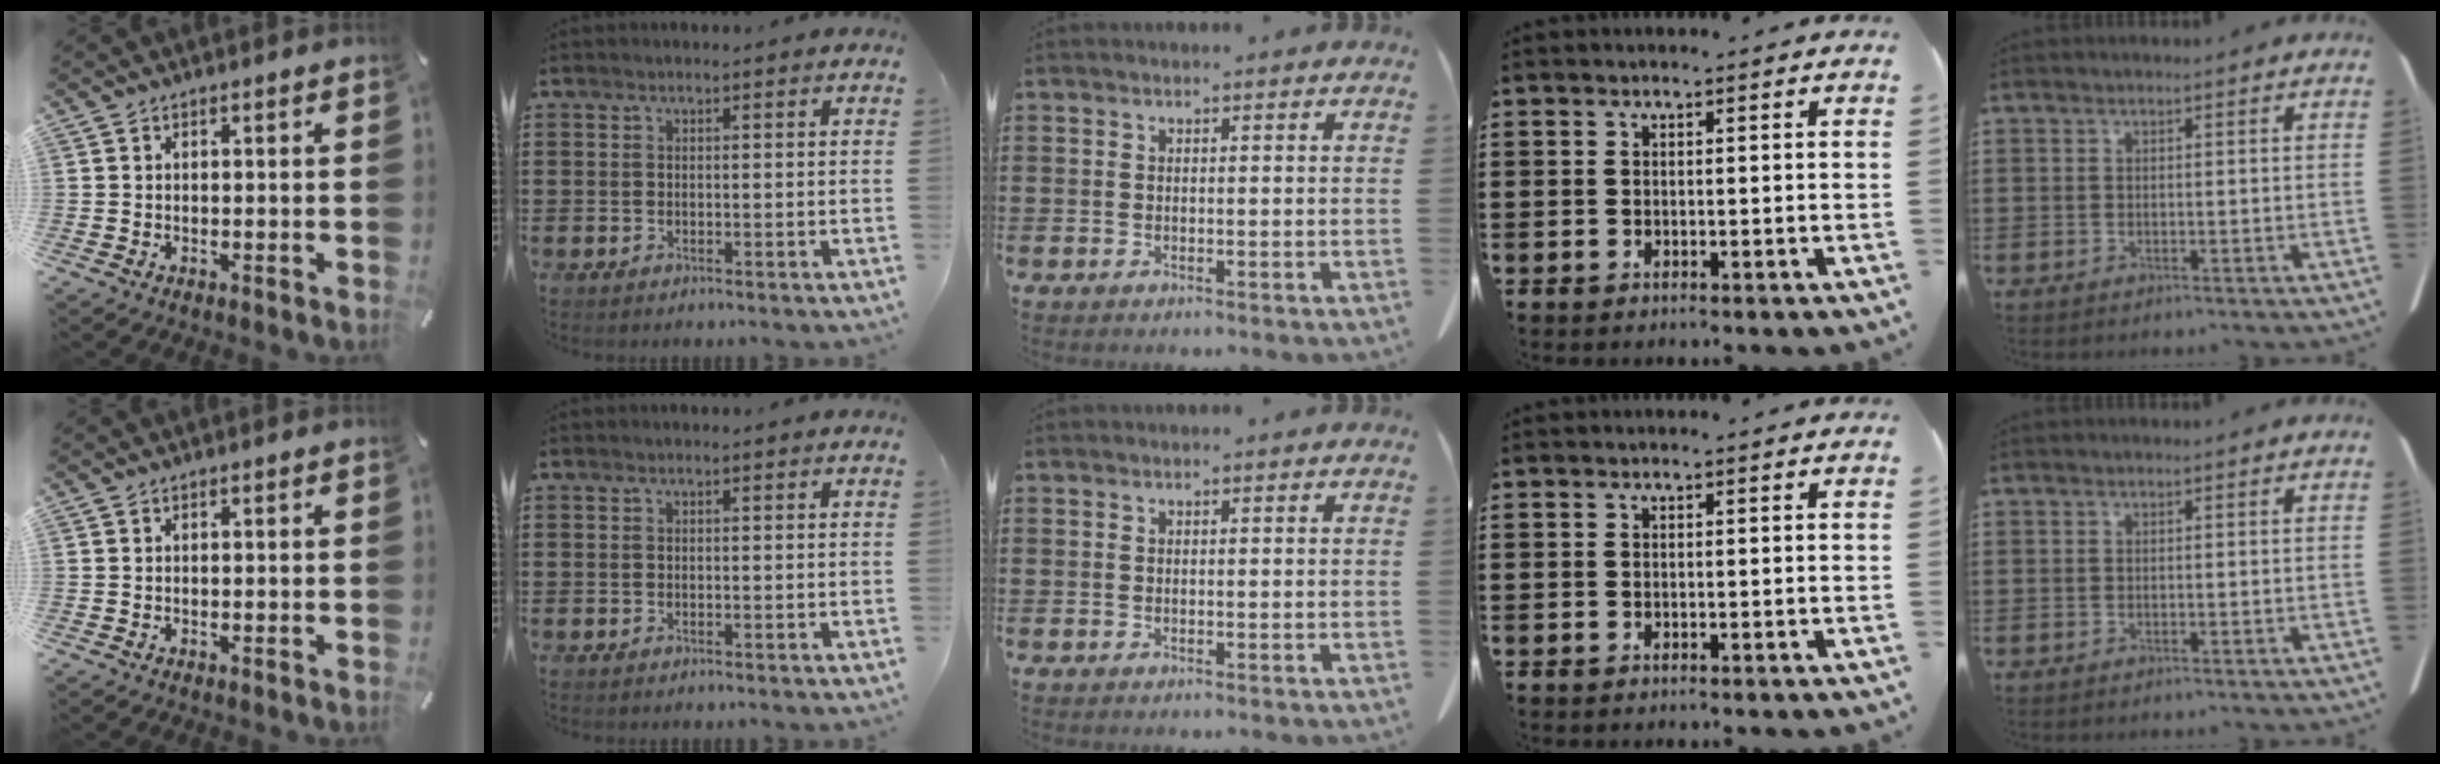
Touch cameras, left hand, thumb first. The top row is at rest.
{}